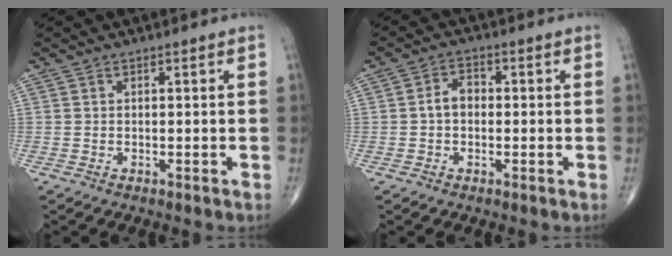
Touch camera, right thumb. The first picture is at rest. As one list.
[{"total": 3.6, "force": [-0.3, 2.6, 2.5], "torque": [-0.035, 0.018, -0.012]}]